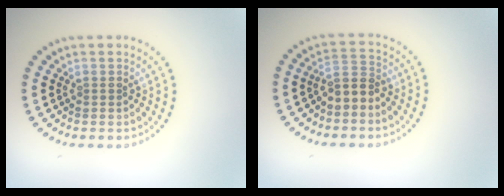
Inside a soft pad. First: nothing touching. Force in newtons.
{"total": 2.4, "press": 2.1, "slide": 1.3}